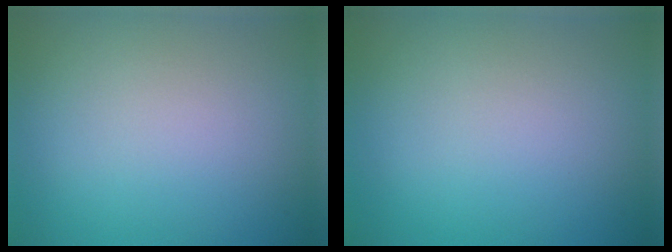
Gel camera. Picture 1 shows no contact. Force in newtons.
{"total": 0.0}